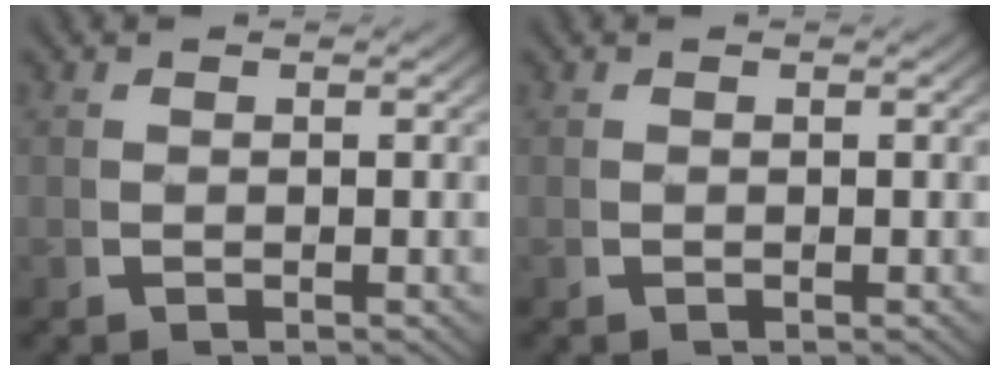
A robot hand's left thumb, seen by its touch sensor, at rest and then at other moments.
{"total": 0.0}